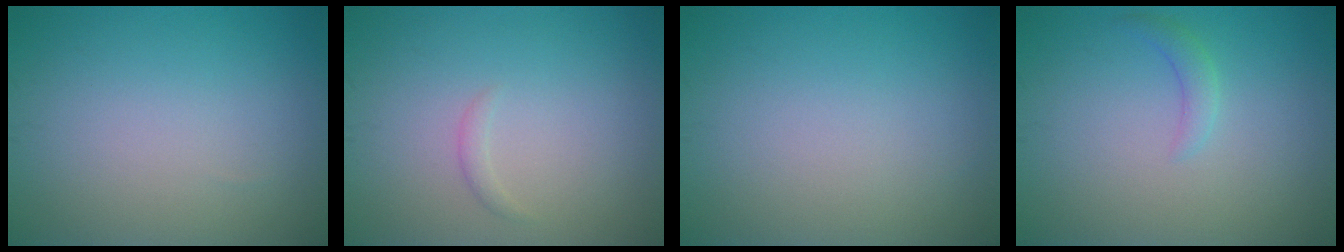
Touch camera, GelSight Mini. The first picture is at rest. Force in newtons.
{"total": 0.7, "press": 0.7, "slide": 0.0}
{"total": 0.0}
{"total": 1.3, "press": 1.3, "slide": 0.1}